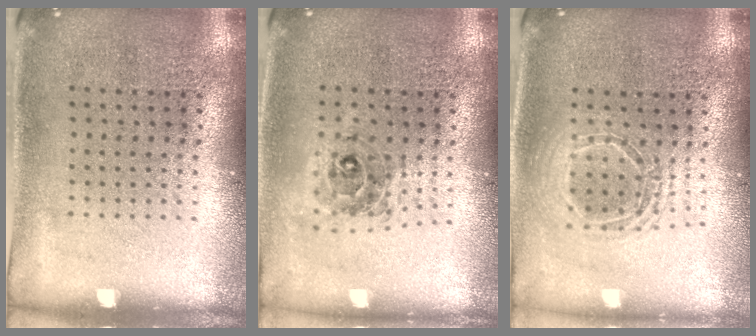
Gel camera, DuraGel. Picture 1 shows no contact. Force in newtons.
{"total": 0.6, "press": 0.6, "slide": 0.2}
{"total": 1.7, "press": 1.4, "slide": 0.9}